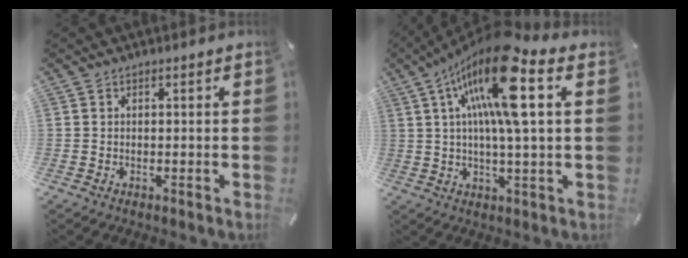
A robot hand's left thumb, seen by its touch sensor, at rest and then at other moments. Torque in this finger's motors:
{"motor_torque": [1.77, 3.24, 2.47, -0.30, 0.84]}